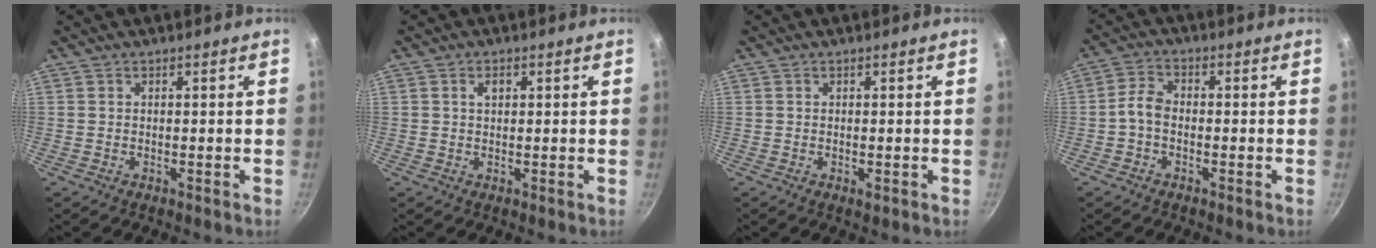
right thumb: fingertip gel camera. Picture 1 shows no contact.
{"total": 1.8, "force": [0.6, 1.1, 1.3], "torque": [-0.014, 0.002, 0.009]}
{"total": 0.9, "force": [-0.3, 0.3, 0.8], "torque": [-0.015, -0.003, -0.004]}
{"total": 3.7, "force": [-1.2, 2.4, 2.6], "torque": [-0.054, 0.023, -0.034]}